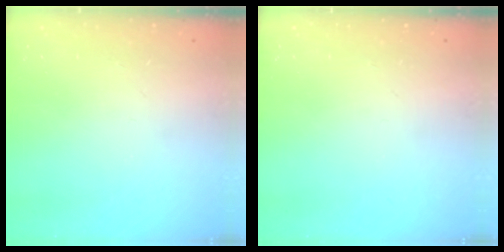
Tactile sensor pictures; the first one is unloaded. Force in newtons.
{"total": 0.0}